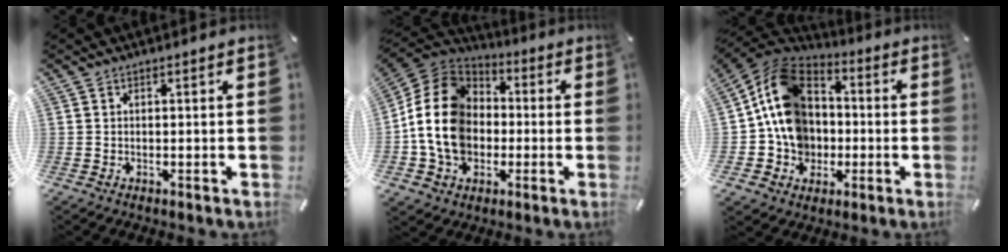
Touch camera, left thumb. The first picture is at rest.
{"total": 16.3, "force": [-2.8, 13.8, 8.3], "torque": [-0.198, 0.022, -0.055]}
{"total": 15.3, "force": [-0.8, 13.6, 7.0], "torque": [-0.166, 0.011, -0.009]}